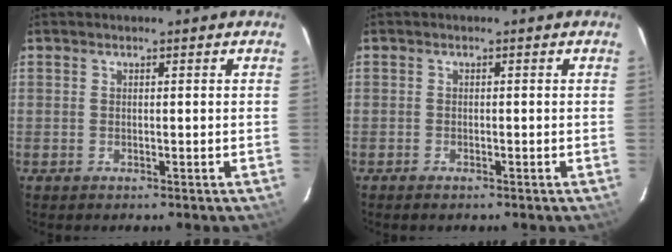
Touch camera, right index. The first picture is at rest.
{"total": 1.0, "force": [-0.9, 0.4, 0.4], "torque": [-0.010, -0.003, -0.019]}